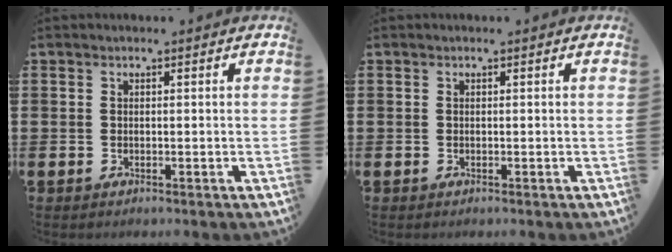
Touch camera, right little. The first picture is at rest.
{"total": 0.0}